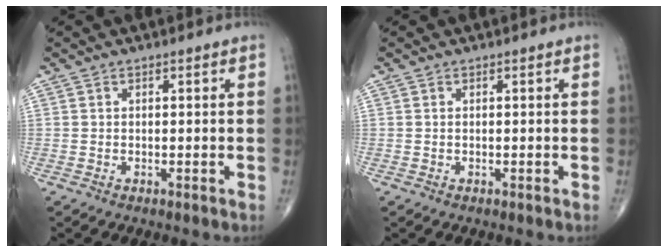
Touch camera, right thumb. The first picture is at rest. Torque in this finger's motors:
{"motor_torque": [0.18, 0.36, -0.33, -0.24, -0.04]}